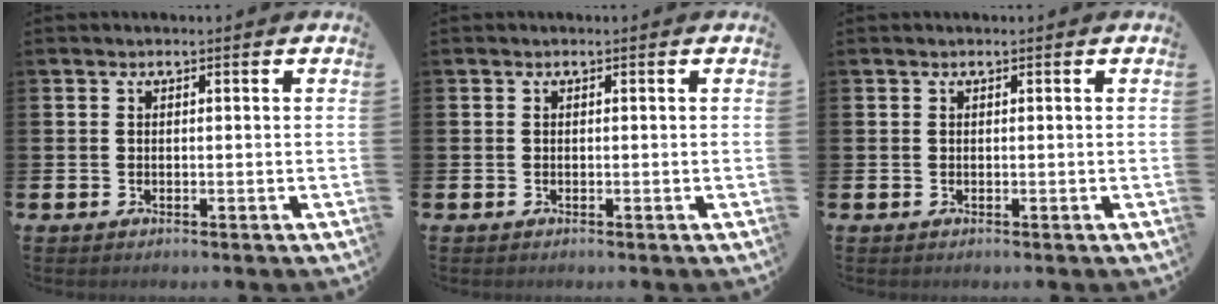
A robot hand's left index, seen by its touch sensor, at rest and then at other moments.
{"total": 0.0}
{"total": 0.0}